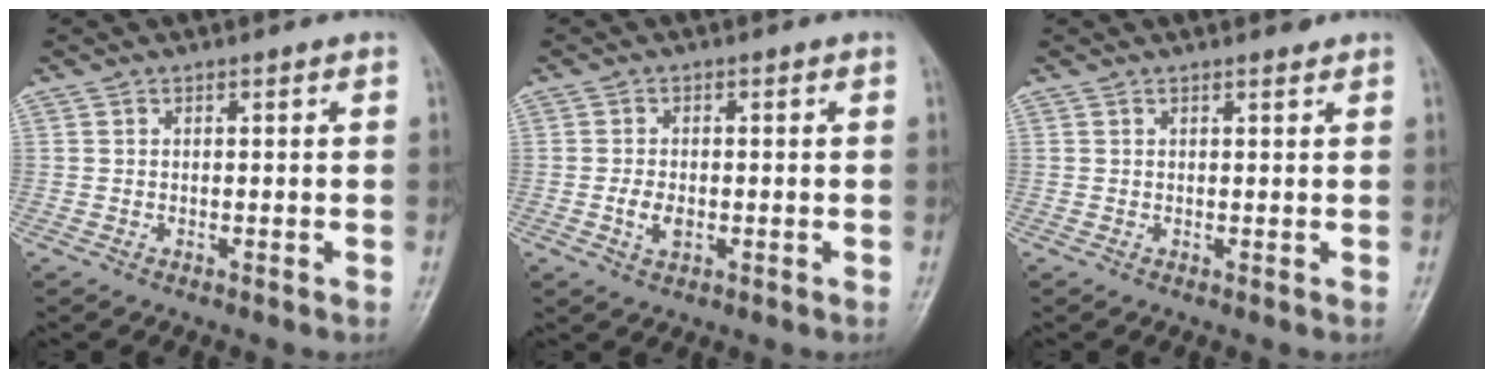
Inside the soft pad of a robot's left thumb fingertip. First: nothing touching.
{"total": 3.3, "force": [-0.7, 2.1, 2.4], "torque": [-0.043, 0.001, -0.013]}
{"total": 1.0, "force": [0.9, 0.3, 0.4], "torque": [-0.004, -0.004, 0.012]}